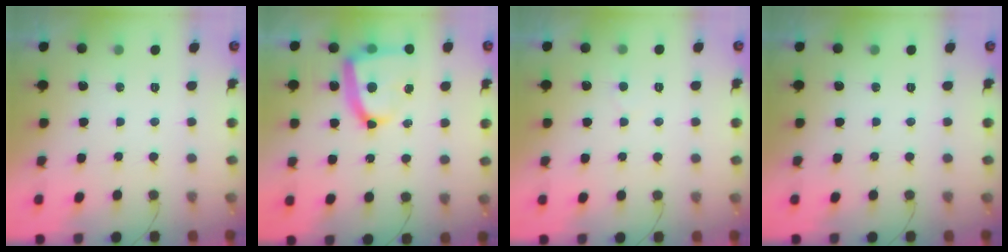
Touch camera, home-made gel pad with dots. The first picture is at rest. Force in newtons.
{"total": 16.4, "press": 16.4, "slide": 1.3}
{"total": 2.8, "press": 2.8, "slide": 0.3}
{"total": 0.0}